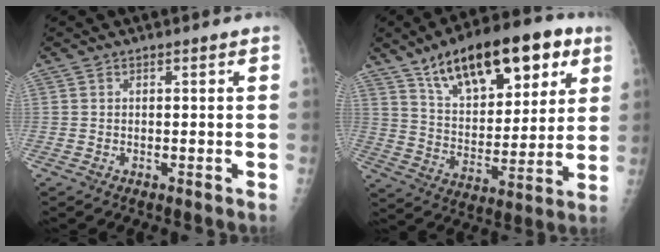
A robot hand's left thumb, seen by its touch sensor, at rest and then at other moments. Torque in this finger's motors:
{"motor_torque": [1.43, 1.48, 1.57, -1.20, 0.16]}